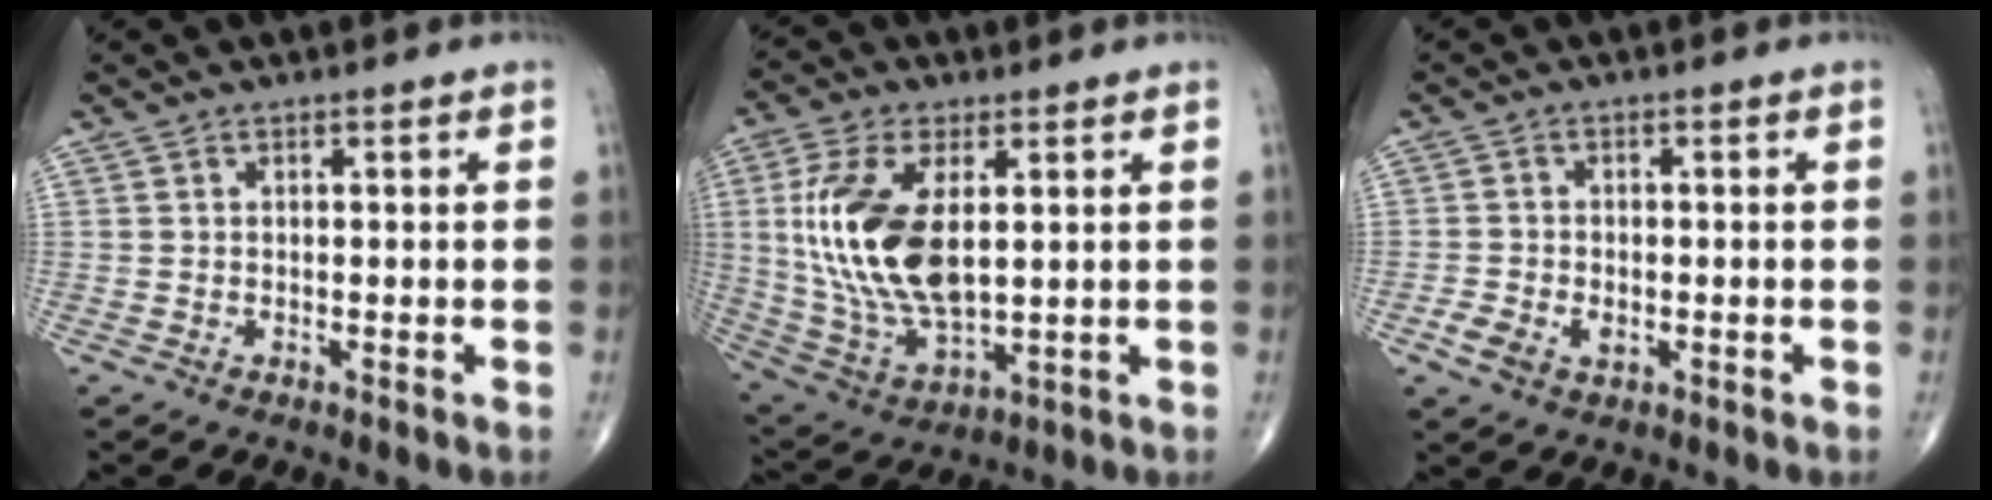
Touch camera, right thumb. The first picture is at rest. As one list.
[{"total": 18.3, "force": [2.8, 9.3, 15.4], "torque": [-0.316, -0.017, 0.062]}, {"total": 4.5, "force": [-1.5, 3.1, 2.9], "torque": [-0.055, 0.010, -0.024]}]